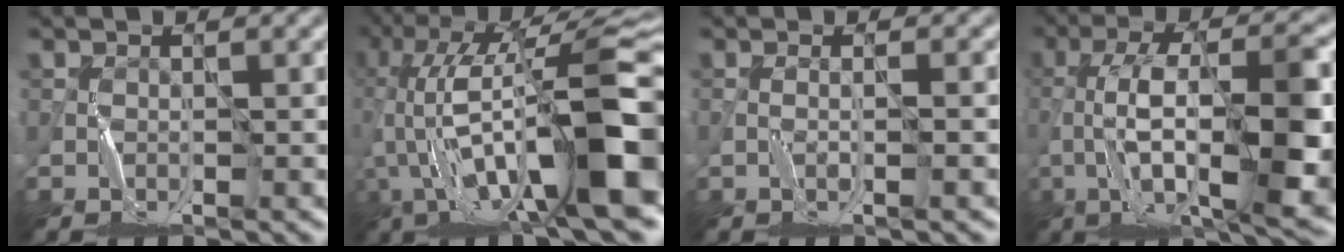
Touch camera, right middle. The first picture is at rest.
{"total": 15.1, "force": [-1.9, 4.1, 14.4], "torque": [-0.268, 0.043, -0.032]}
{"total": 0.7, "force": [-0.2, -0.5, 0.4], "torque": [-0.002, 0.003, -0.008]}
{"total": 12.9, "force": [-2.7, 3.8, 12.1], "torque": [-0.205, 0.010, -0.043]}